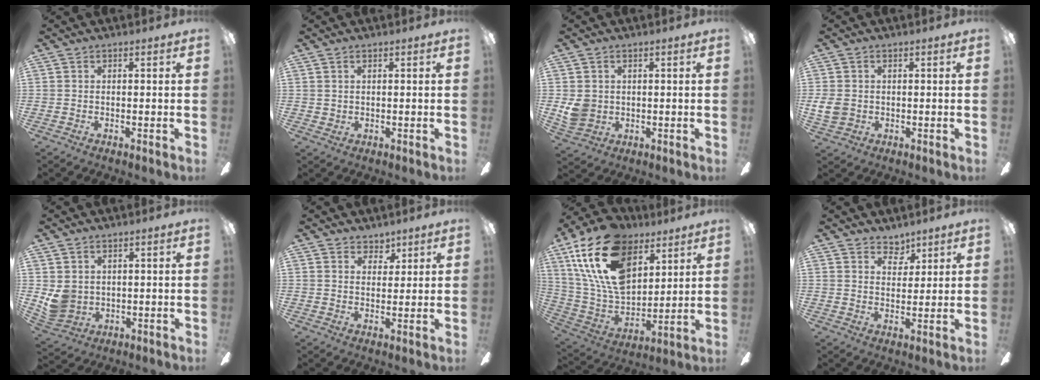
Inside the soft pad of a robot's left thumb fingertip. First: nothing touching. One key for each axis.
{"total": 1.2, "fx": 0.8, "fy": 0.8, "fz": 0.4, "tx": -0.001, "ty": 0.000, "tz": 0.012}
{"total": 5.0, "fx": 0.9, "fy": 4.4, "fz": 2.1, "tx": -0.043, "ty": 0.008, "tz": 0.021}
{"total": 4.7, "fx": 0.1, "fy": 3.8, "fz": 2.7, "tx": -0.068, "ty": 0.002, "tz": 0.001}
{"total": 5.5, "fx": 1.9, "fy": 4.8, "fz": 2.0, "tx": -0.053, "ty": -0.005, "tz": 0.039}
{"total": 4.2, "fx": 3.4, "fy": 2.5, "fz": 0.4, "tx": 0.003, "ty": -0.017, "tz": 0.058}
{"total": 23.5, "fx": 12.7, "fy": 13.5, "fz": 14.5, "tx": -0.311, "ty": -0.060, "tz": 0.227}
{"total": 4.7, "fx": 3.9, "fy": 2.5, "fz": 0.8, "tx": -0.005, "ty": -0.023, "tz": 0.069}